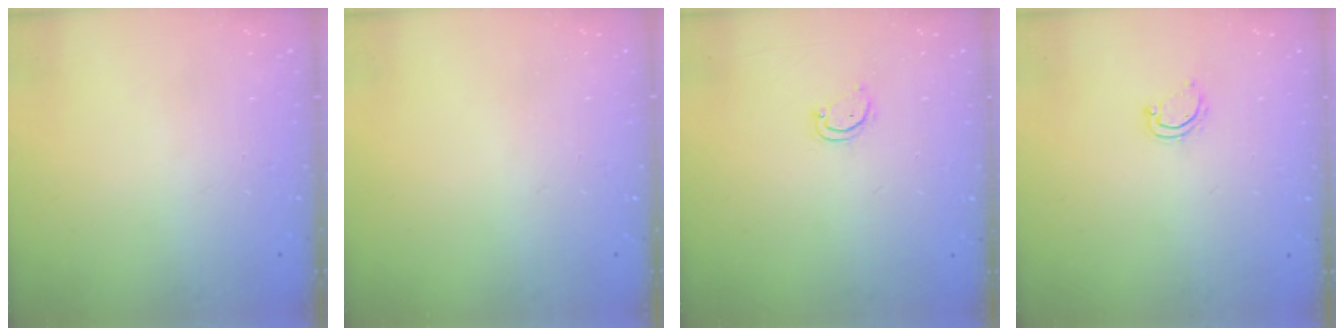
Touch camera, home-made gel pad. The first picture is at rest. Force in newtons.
{"total": 0.0}
{"total": 2.7, "press": 2.6, "slide": 0.3}
{"total": 3.0, "press": 3.0, "slide": 0.2}